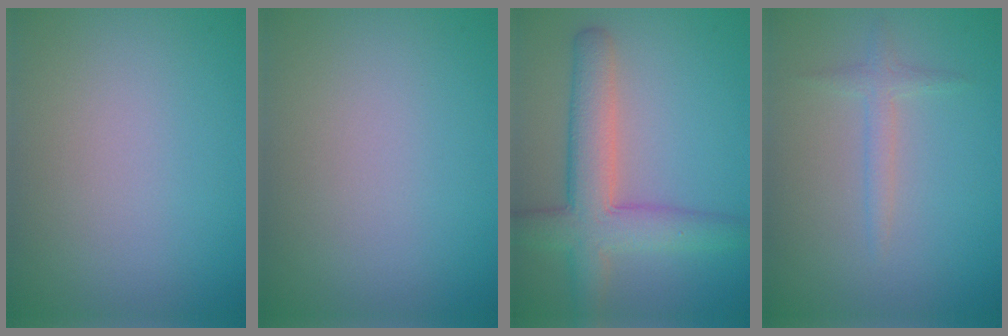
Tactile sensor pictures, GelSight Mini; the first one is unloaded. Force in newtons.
{"total": 0.0}
{"total": 6.2, "press": 6.2, "slide": 0.2}
{"total": 1.5, "press": 1.5, "slide": 0.1}